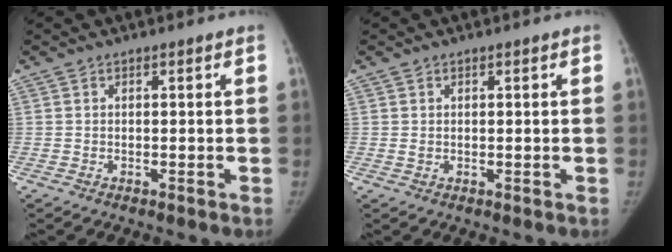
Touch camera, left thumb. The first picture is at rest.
{"total": 1.0, "force": [0.3, 0.5, 0.7], "torque": [-0.011, 0.001, 0.010]}